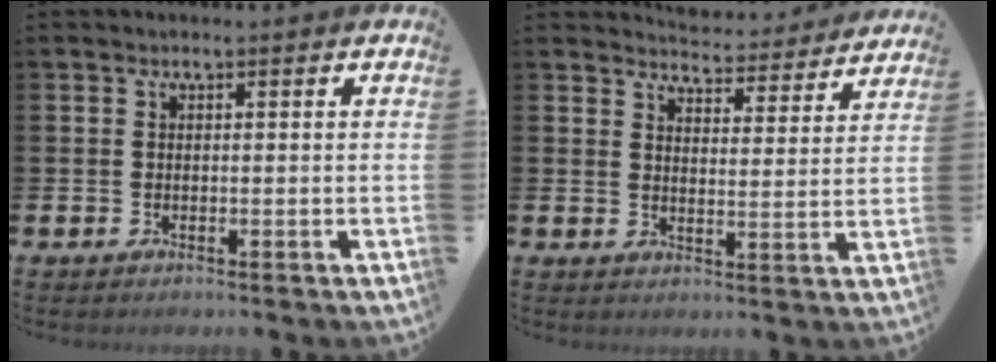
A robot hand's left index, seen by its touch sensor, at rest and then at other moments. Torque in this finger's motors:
{"motor_torque": [0.71, -0.76, 0.06, 0.00]}